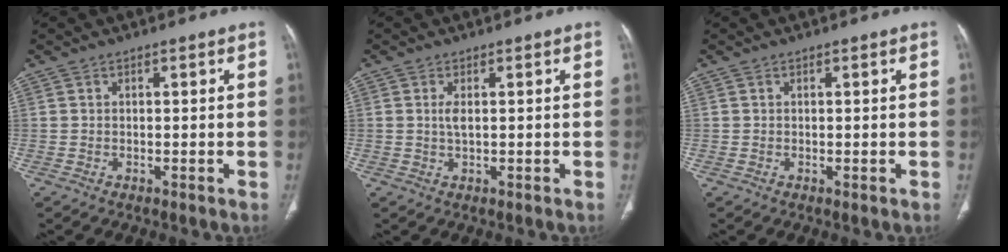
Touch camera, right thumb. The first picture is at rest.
{"total": 2.0, "force": [0.2, 0.7, 1.8], "torque": [-0.043, -0.001, 0.008]}
{"total": 0.0}